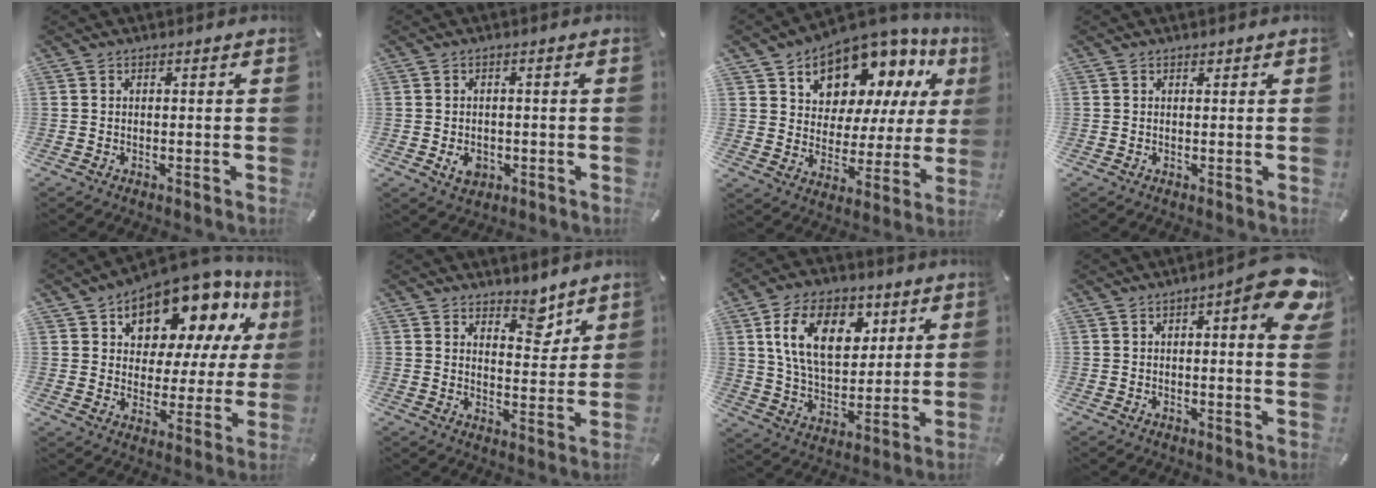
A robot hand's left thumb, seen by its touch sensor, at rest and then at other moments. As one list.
[{"total": 3.9, "force": [-1.0, 3.1, 2.1], "torque": [-0.025, -0.004, -0.020]}, {"total": 11.2, "force": [8.6, 6.8, 2.4], "torque": [-0.051, -0.087, 0.152]}, {"total": 0.6, "force": [0.4, 0.4, 0.0], "torque": [0.001, 0.003, 0.007]}, {"total": 13.7, "force": [10.9, 6.8, 4.9], "torque": [-0.085, -0.097, 0.188]}, {"total": 6.6, "force": [5.5, 3.3, 1.4], "torque": [0.007, -0.048, 0.094]}, {"total": 16.9, "force": [6.5, 11.1, 11.0], "torque": [-0.190, -0.001, 0.117]}, {"total": 10.8, "force": [4.7, 3.0, 9.3], "torque": [-0.118, -0.026, 0.076]}]